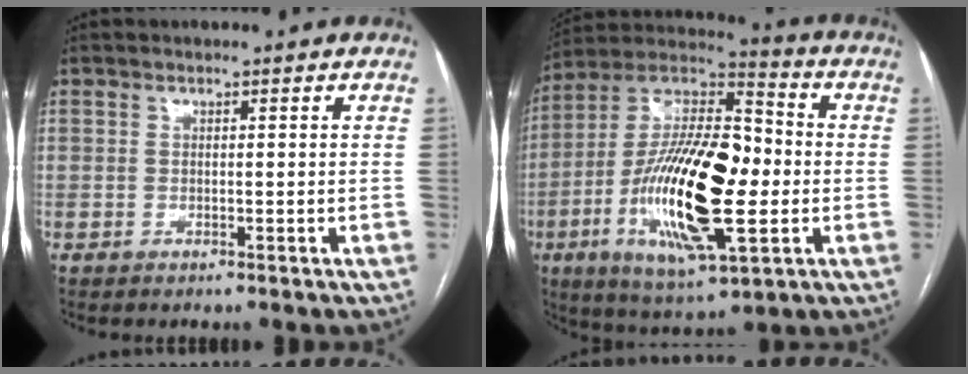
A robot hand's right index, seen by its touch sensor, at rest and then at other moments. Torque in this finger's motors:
{"motor_torque": [2.14, 0.00, 0.81, 0.21]}